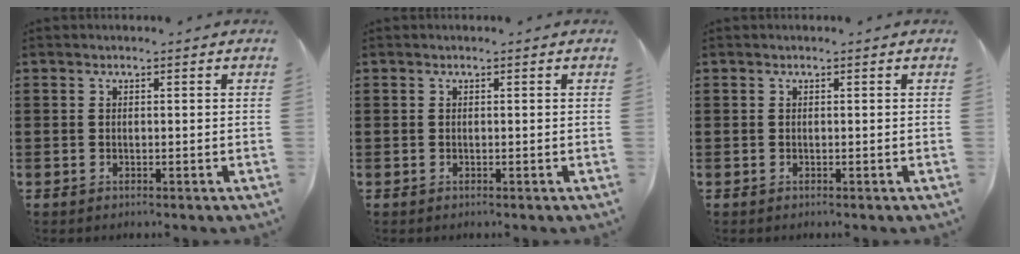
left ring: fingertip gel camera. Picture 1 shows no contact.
{"total": 0.0}
{"total": 0.0}